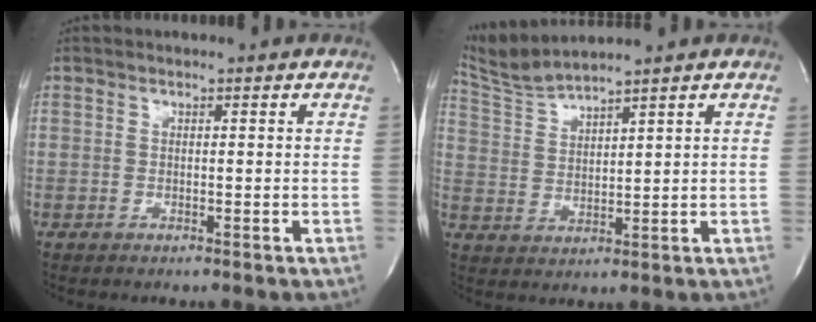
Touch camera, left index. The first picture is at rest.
{"total": 5.6, "force": [5.3, -1.3, 1.2], "torque": [-0.041, 0.000, 0.117]}